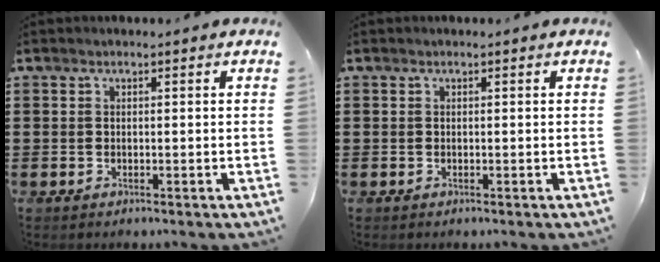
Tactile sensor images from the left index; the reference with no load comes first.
{"total": 0.0}